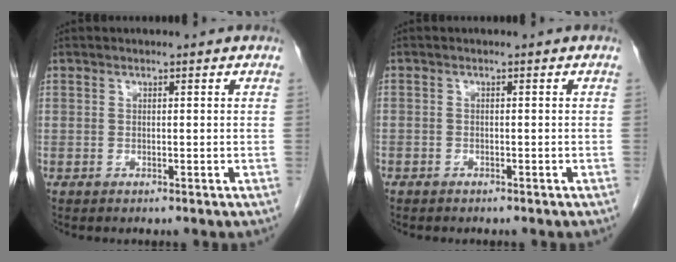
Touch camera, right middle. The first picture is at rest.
{"total": 0.9, "force": [-0.7, 0.5, 0.2], "torque": [-0.004, 0.002, -0.010]}